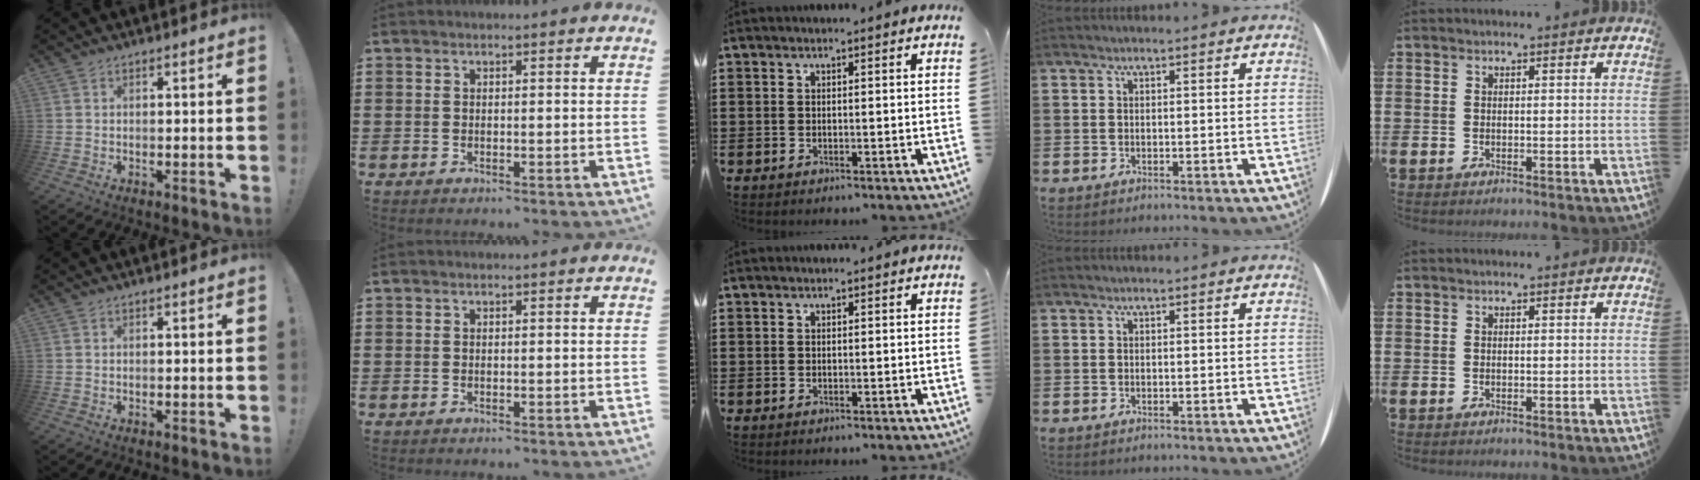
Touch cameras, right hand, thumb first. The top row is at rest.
{}